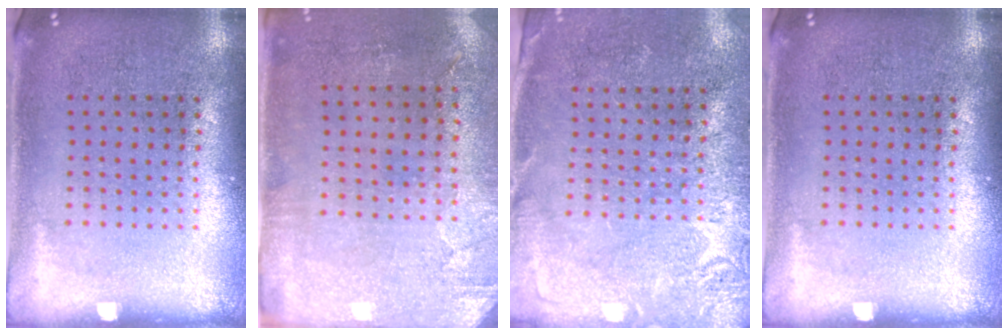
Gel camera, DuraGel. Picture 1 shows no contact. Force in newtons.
{"total": 2.9, "press": 2.4, "slide": 1.7}
{"total": 2.8, "press": 2.6, "slide": 0.9}
{"total": 0.0}